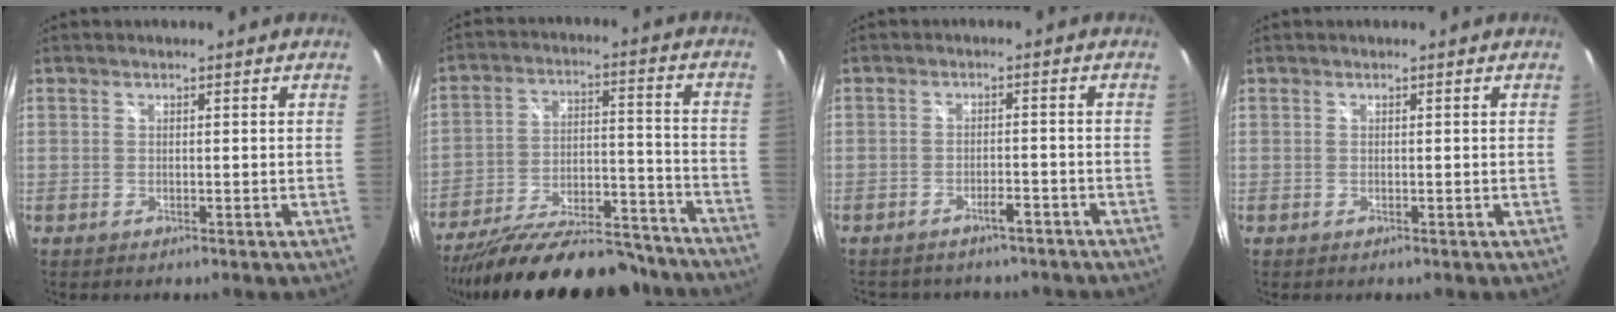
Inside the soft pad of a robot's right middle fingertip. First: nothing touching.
{"total": 27.0, "force": [-22.7, 7.9, 12.4], "torque": [-0.223, -0.017, -0.316]}
{"total": 6.3, "force": [-5.3, 2.6, 2.1], "torque": [-0.047, 0.000, -0.068]}
{"total": 0.0}